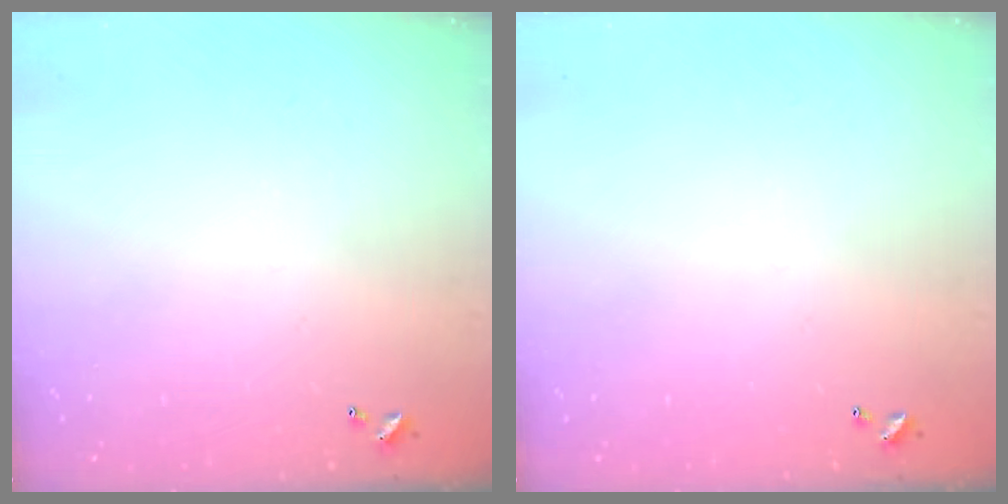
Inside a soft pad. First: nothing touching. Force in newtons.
{"total": 0.0}